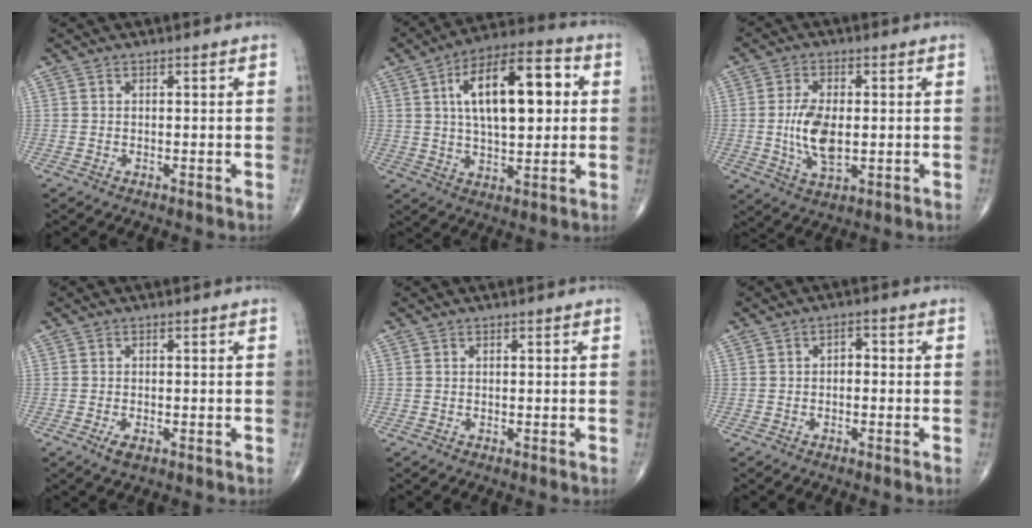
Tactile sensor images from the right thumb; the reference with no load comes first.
{"total": 18.3, "force": [3.6, 8.3, 15.9], "torque": [-0.235, 0.016, 0.053]}
{"total": 9.0, "force": [-0.3, 4.5, 7.7], "torque": [-0.147, -0.007, -0.003]}
{"total": 2.2, "force": [-1.0, 1.0, 1.7], "torque": [-0.032, -0.002, -0.017]}
{"total": 0.0}
{"total": 2.0, "force": [-0.3, 1.3, 1.4], "torque": [-0.009, 0.012, -0.012]}